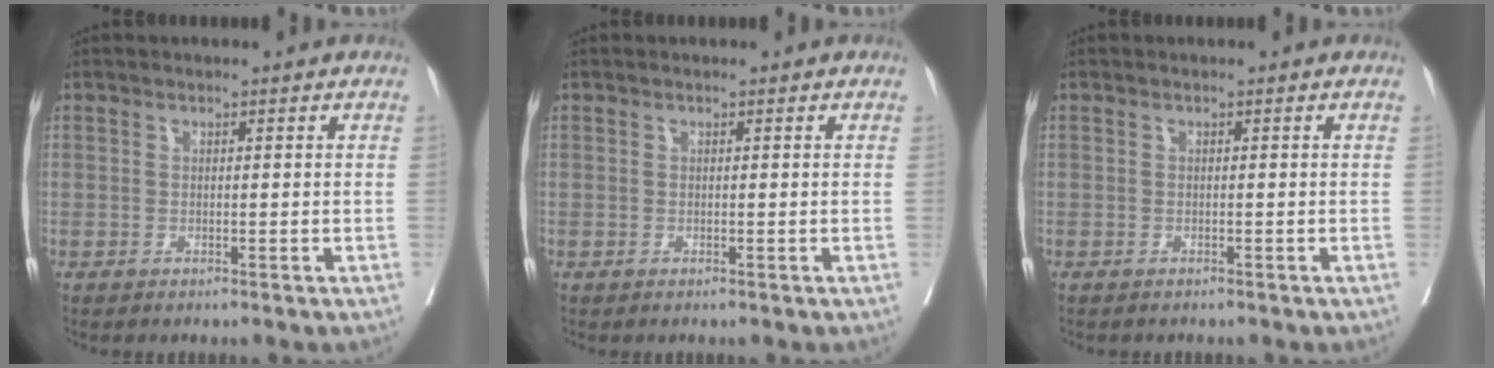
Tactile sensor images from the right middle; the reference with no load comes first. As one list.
[{"total": 0.0}, {"total": 1.1, "force": [-1.0, 0.4, 0.2], "torque": [-0.012, -0.002, -0.014]}]